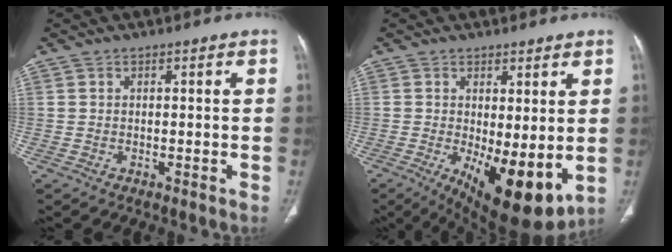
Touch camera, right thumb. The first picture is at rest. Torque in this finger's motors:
{"motor_torque": [1.93, 3.08, 0.15, 0.09, 0.38]}